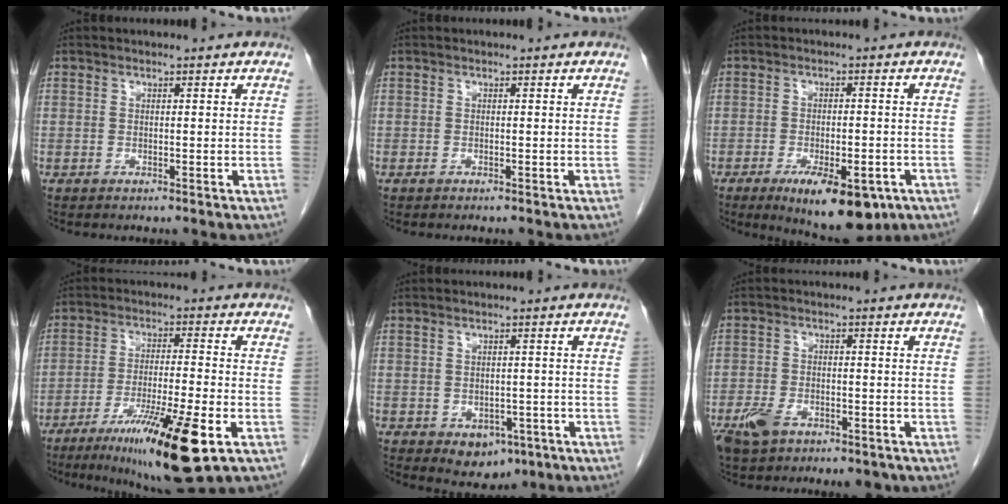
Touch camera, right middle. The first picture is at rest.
{"total": 0.0}
{"total": 11.1, "force": [-6.5, 3.9, 8.1], "torque": [-0.112, -0.009, -0.089]}
{"total": 15.2, "force": [-7.7, 0.9, 13.1], "torque": [-0.206, -0.034, -0.121]}
{"total": 4.9, "force": [-2.3, 3.3, 2.8], "torque": [-0.030, 0.002, -0.018]}
{"total": 7.5, "force": [-4.6, 4.1, 4.2], "torque": [-0.080, 0.004, -0.073]}